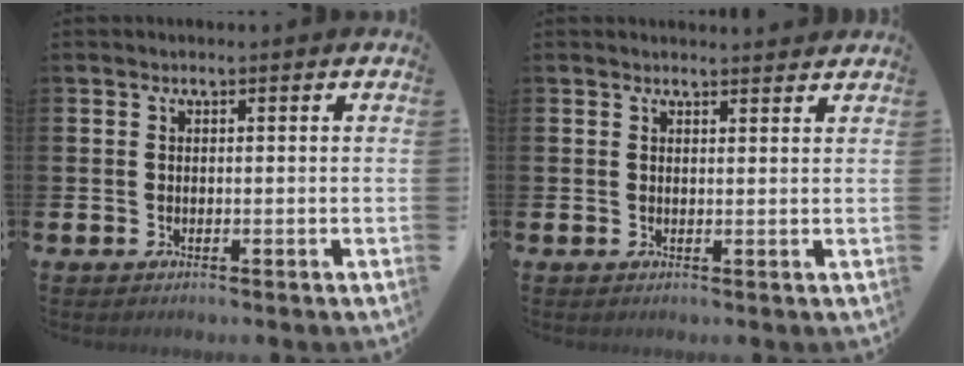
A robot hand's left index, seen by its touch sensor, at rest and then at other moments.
{"total": 1.5, "force": [1.5, 0.1, -0.1], "torque": [0.013, -0.010, 0.025]}